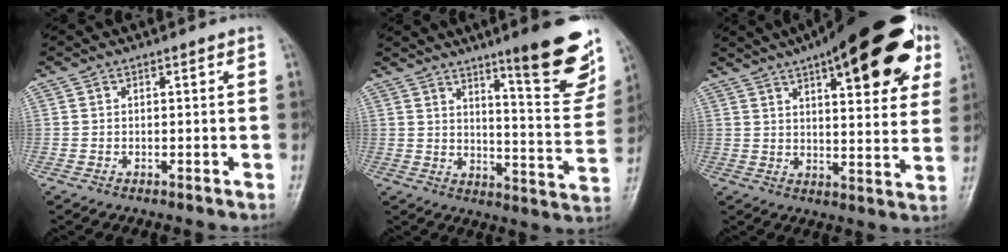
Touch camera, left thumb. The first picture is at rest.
{"total": 16.9, "force": [10.7, 2.7, 12.8], "torque": [-0.134, -0.077, 0.158]}
{"total": 25.1, "force": [12.3, 8.4, 20.2], "torque": [-0.256, -0.007, 0.168]}